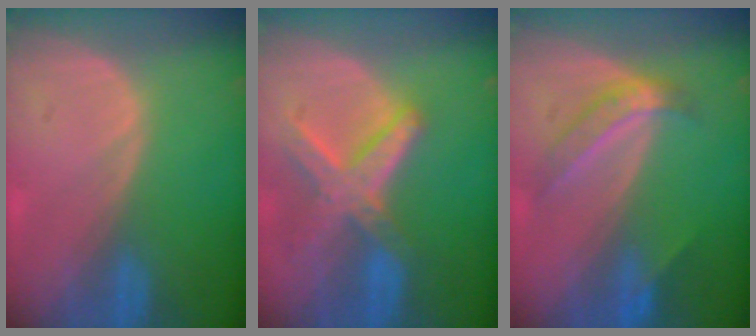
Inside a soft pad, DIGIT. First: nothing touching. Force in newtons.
{"total": 8.2, "press": 7.1, "slide": 4.1}
{"total": 5.4, "press": 4.7, "slide": 2.5}